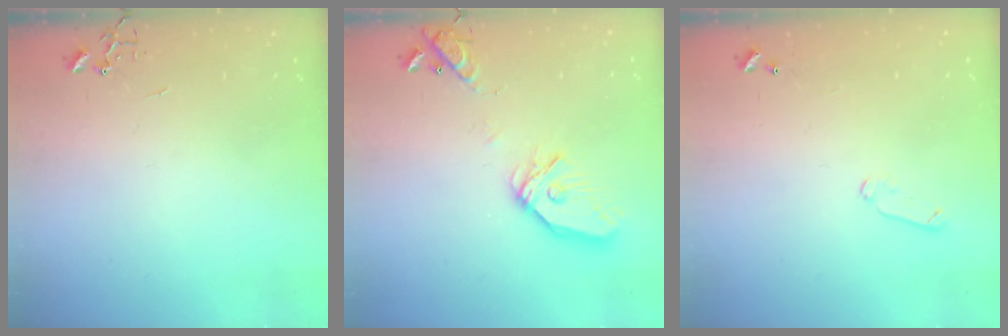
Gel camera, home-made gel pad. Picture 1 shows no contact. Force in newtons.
{"total": 15.8, "press": 15.6, "slide": 2.1}
{"total": 5.2, "press": 5.1, "slide": 1.0}